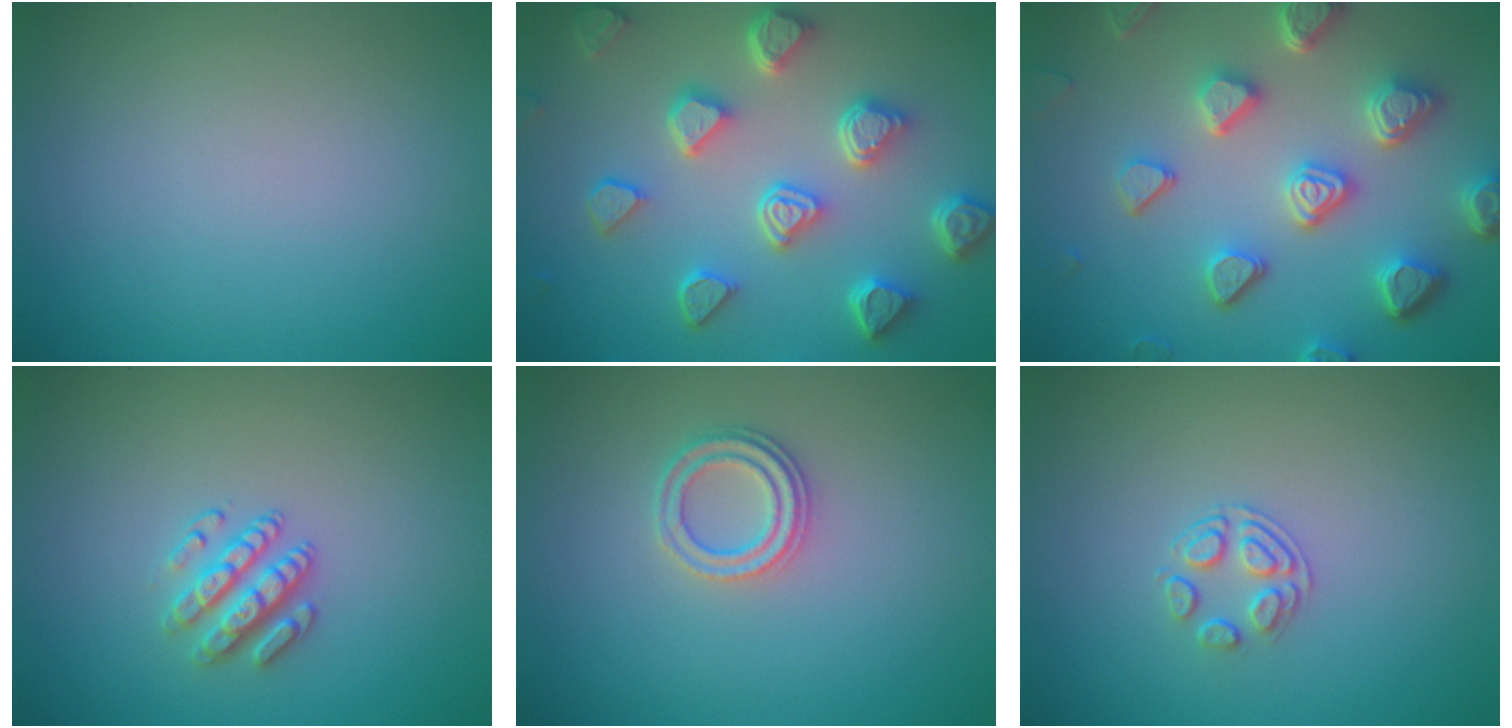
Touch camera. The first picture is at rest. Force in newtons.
{"total": 6.6, "press": 5.2, "slide": 4.0}
{"total": 6.6, "press": 5.3, "slide": 3.9}
{"total": 2.7, "press": 2.5, "slide": 1.0}
{"total": 2.3, "press": 2.1, "slide": 1.0}
{"total": 1.8, "press": 1.2, "slide": 1.4}